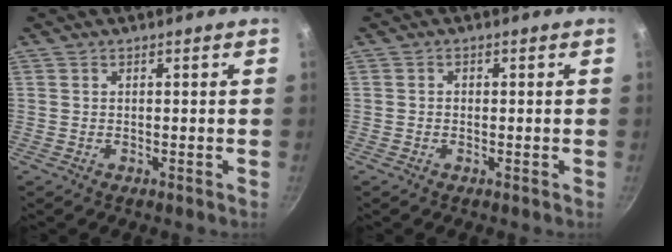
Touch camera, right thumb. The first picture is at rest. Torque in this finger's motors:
{"motor_torque": [-0.13, -0.62, -0.49, 0.15, 0.06]}